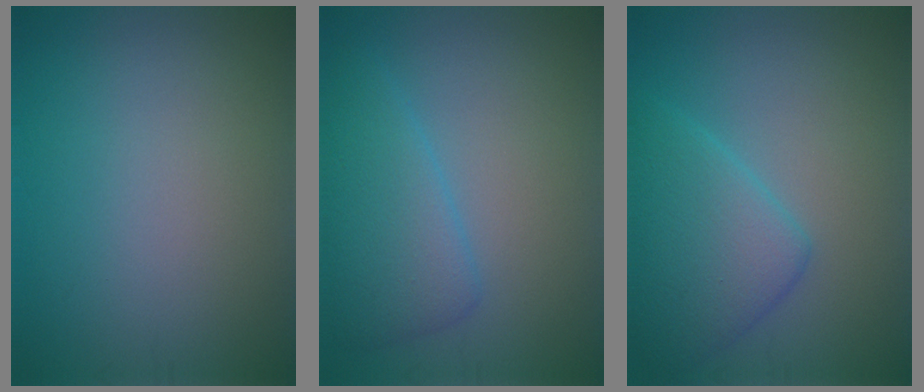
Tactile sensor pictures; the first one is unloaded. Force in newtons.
{"total": 4.4, "press": 4.4, "slide": 0.1}
{"total": 5.3, "press": 5.3, "slide": 0.1}